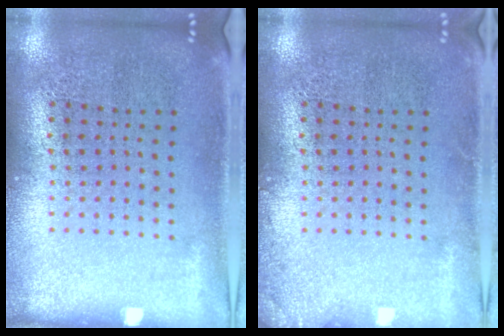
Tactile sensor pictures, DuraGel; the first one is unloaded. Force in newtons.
{"total": 1.1, "press": 1.0, "slide": 0.2}